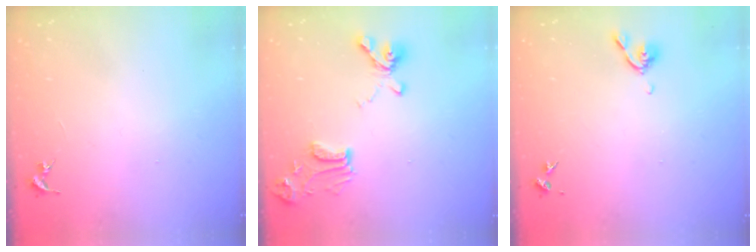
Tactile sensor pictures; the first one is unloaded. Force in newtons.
{"total": 14.3, "press": 14.2, "slide": 1.7}
{"total": 5.6, "press": 5.5, "slide": 1.0}